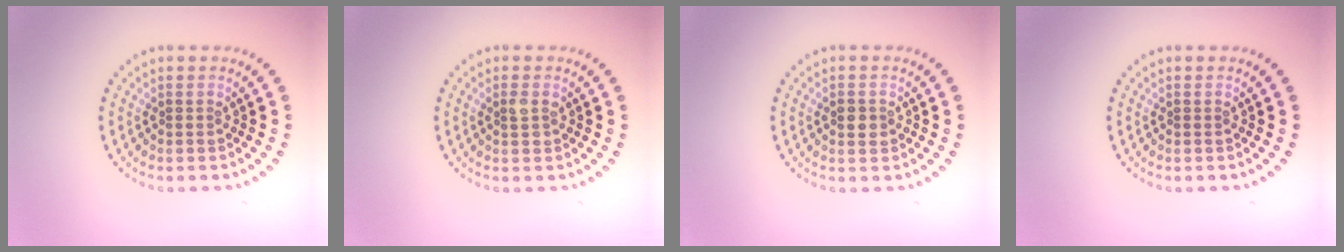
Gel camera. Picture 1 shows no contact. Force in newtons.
{"total": 1.1, "press": 1.1, "slide": 0.0}
{"total": 1.3, "press": 1.3, "slide": 0.1}
{"total": 0.0}